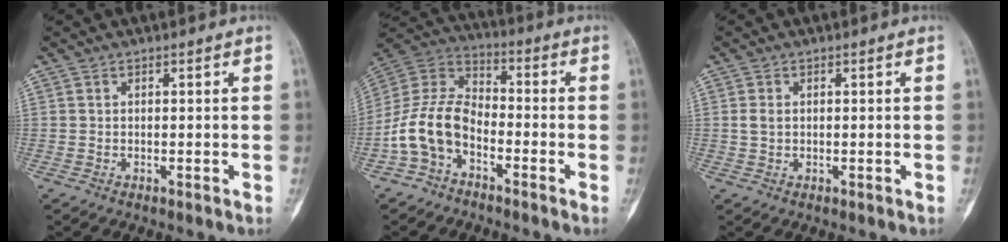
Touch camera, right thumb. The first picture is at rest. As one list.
[{"total": 11.8, "force": [-4.8, 7.6, 7.6], "torque": [-0.147, 0.056, -0.108]}, {"total": 1.7, "force": [0.2, 1.2, 1.2], "torque": [-0.024, 0.002, 0.005]}]